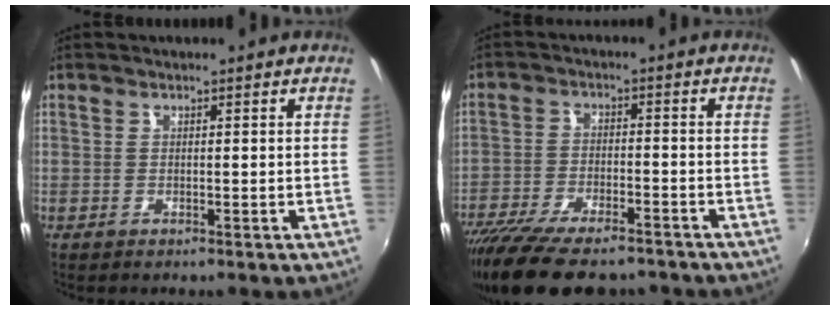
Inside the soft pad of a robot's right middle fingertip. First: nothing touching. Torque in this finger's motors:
{"motor_torque": [1.07, -1.07, 0.70, 0.21]}